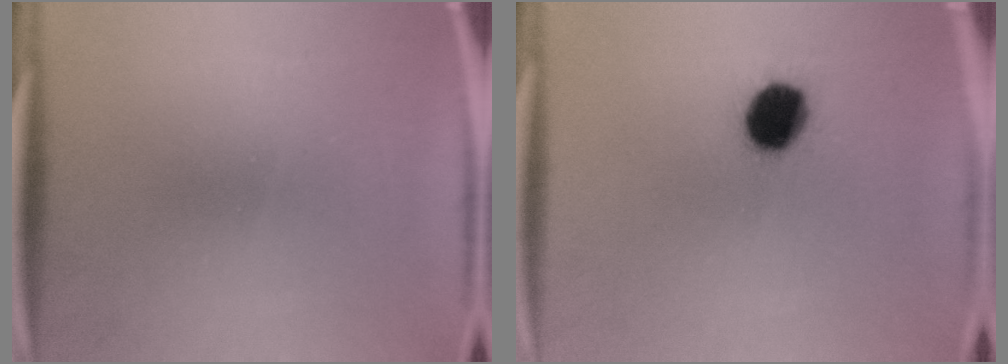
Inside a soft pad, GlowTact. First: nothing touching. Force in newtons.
{"total": 10.7}